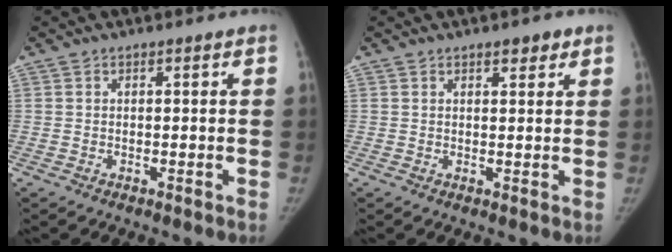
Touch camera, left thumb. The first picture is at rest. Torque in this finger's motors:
{"motor_torque": [-0.09, 0.01, 0.06, 0.23, 0.00]}